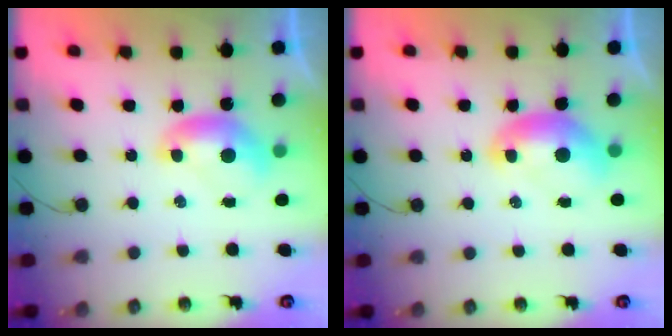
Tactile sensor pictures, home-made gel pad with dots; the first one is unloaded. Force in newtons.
{"total": 1.2, "press": 1.1, "slide": 0.6}